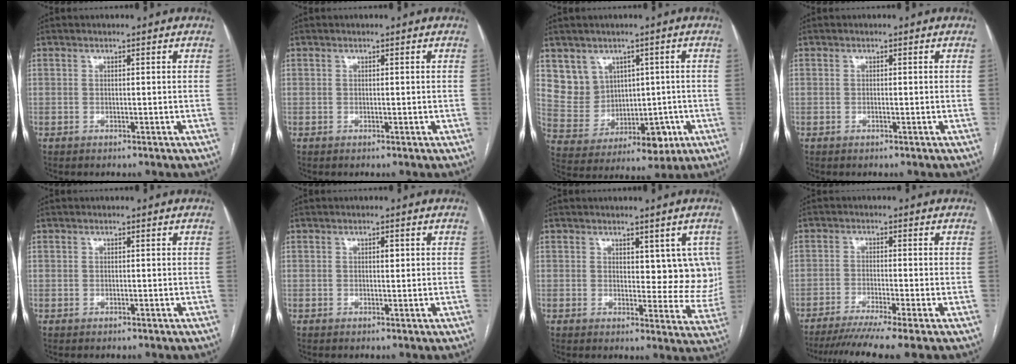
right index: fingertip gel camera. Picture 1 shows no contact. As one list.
[{"total": 0.0}, {"total": 9.3, "force": [2.6, 8.4, 2.8], "torque": [-0.050, 0.038, 0.077]}, {"total": 0.0}, {"total": 0.0}, {"total": 1.0, "force": [0.3, 0.5, 0.9], "torque": [-0.013, 0.002, 0.003]}, {"total": 7.0, "force": [2.3, 3.8, 5.3], "torque": [-0.036, -0.003, 0.029]}, {"total": 9.3, "force": [-7.4, -1.4, 5.5], "torque": [-0.076, -0.023, -0.114]}]